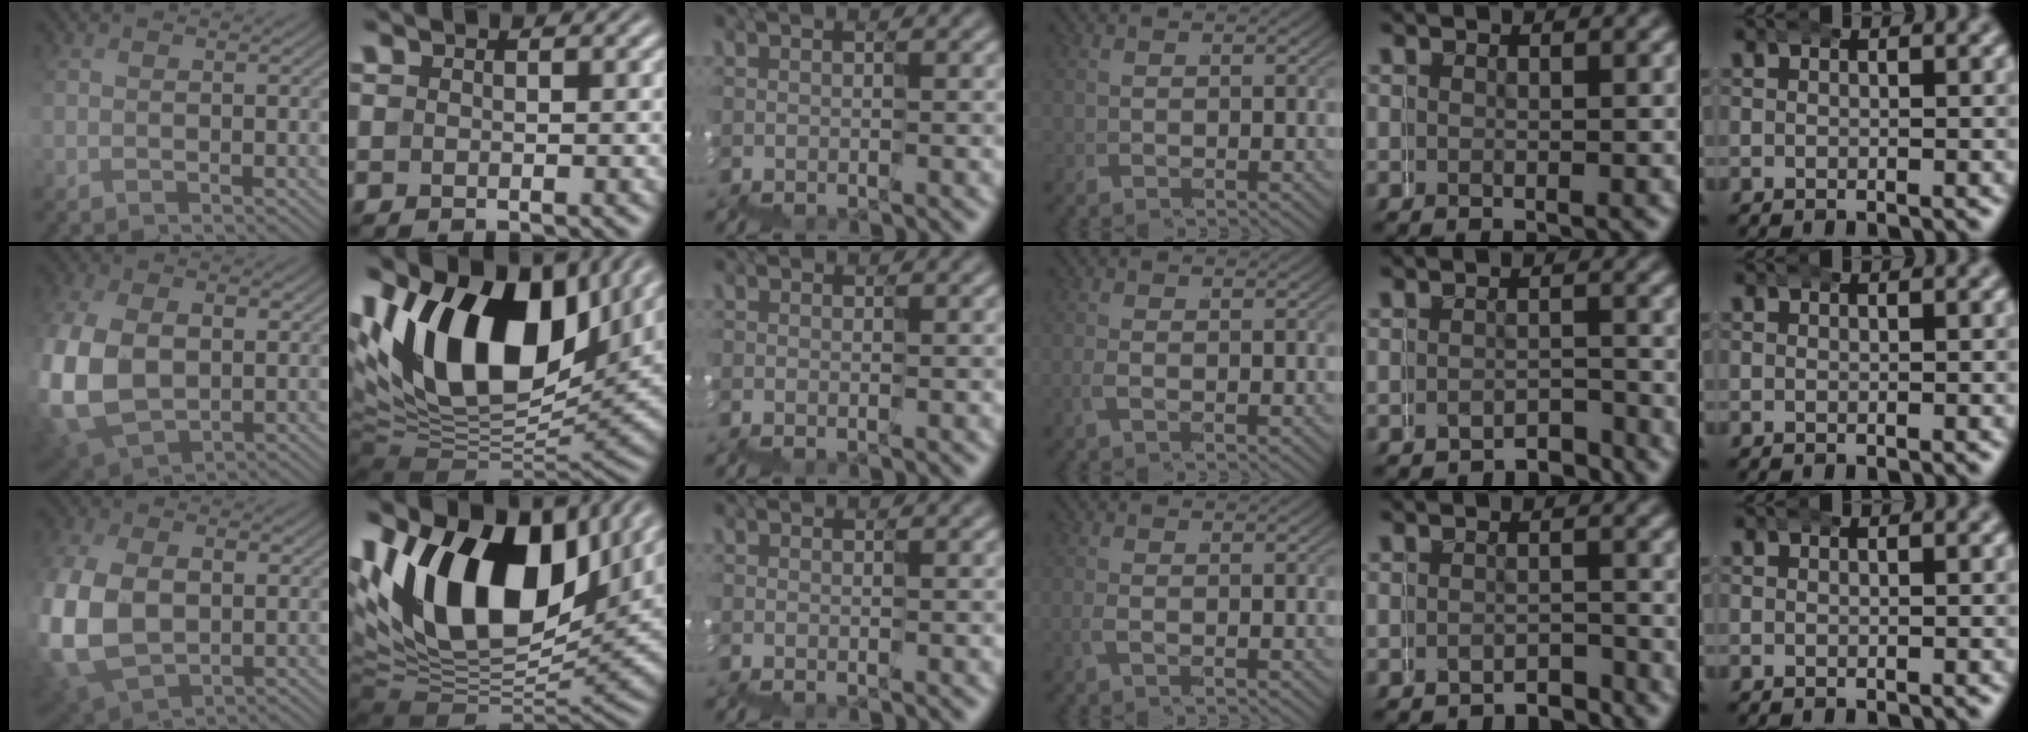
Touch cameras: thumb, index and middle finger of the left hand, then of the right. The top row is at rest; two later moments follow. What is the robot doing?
{"motion": "wrap", "object": "belt"}